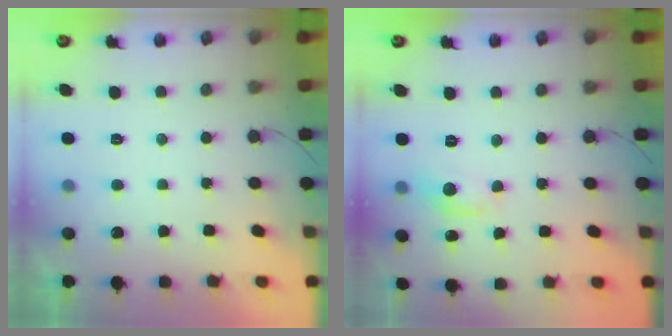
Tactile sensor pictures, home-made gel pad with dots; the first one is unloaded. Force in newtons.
{"total": 4.9, "press": 4.9, "slide": 0.1}